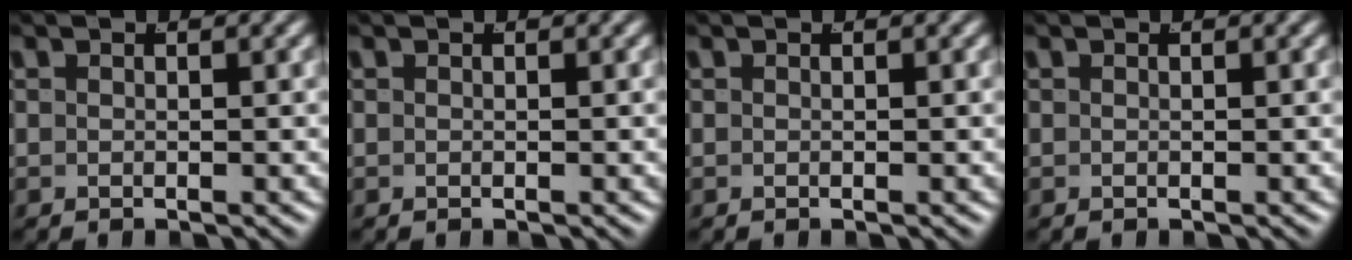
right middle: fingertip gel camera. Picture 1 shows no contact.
{"total": 0.0}
{"total": 0.0}
{"total": 0.0}